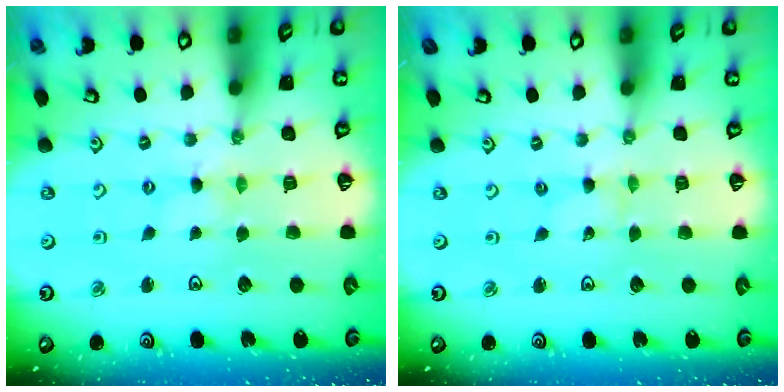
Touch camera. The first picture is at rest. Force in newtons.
{"total": 0.0}